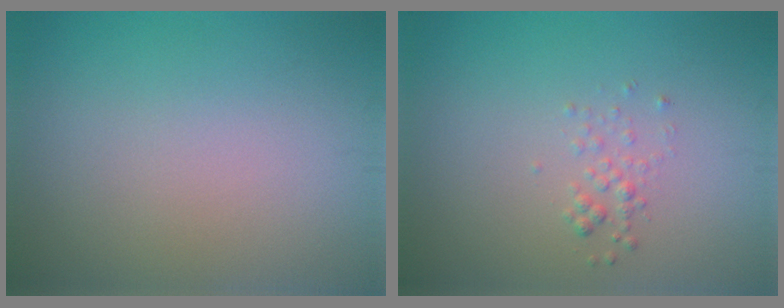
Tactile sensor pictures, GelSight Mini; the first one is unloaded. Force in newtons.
{"total": 1.0, "press": 1.0, "slide": 0.1}